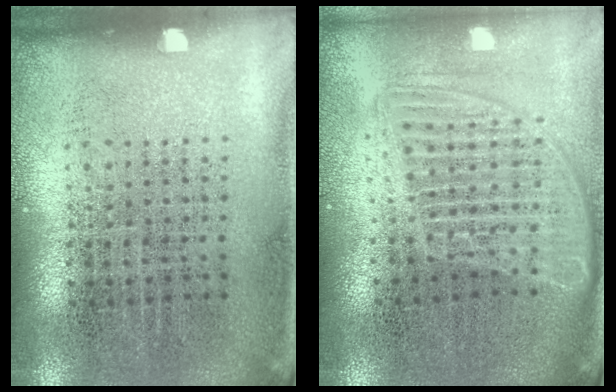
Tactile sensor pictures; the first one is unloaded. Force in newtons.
{"total": 1.7, "press": 1.5, "slide": 0.9}